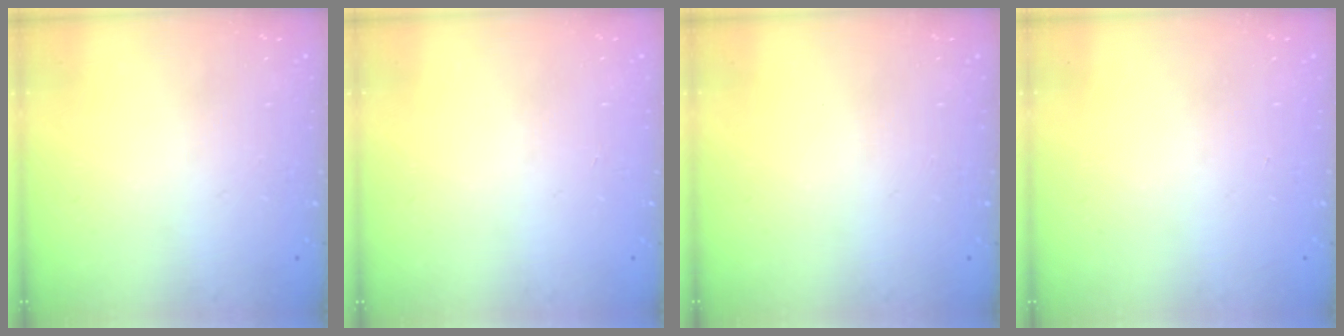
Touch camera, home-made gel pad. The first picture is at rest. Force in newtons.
{"total": 0.0}
{"total": 0.0}
{"total": 0.0}